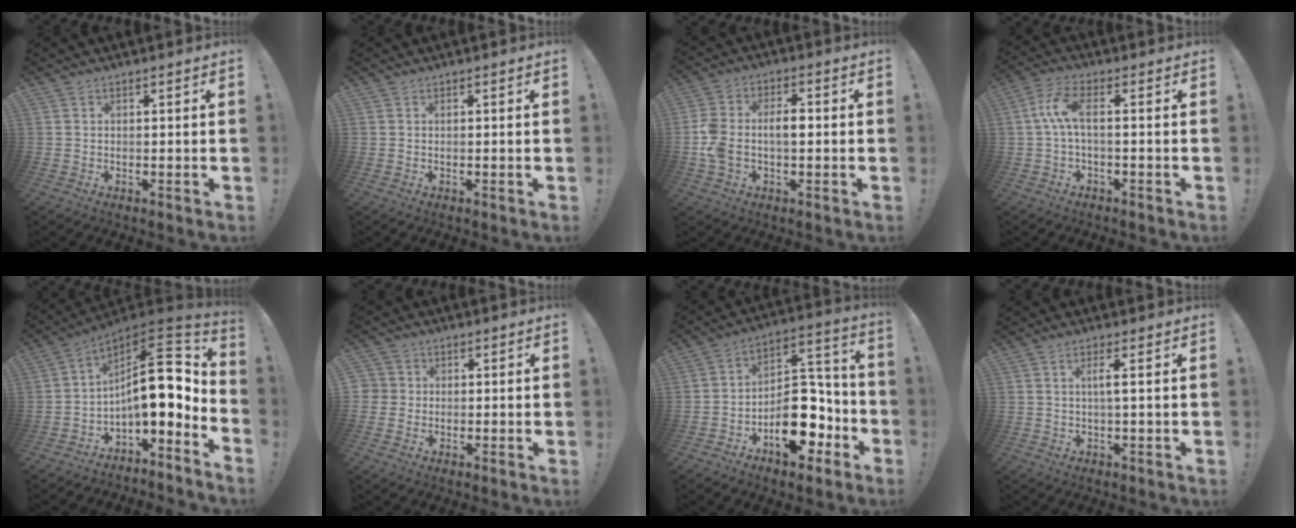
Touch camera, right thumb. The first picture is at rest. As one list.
[{"total": 0.0}, {"total": 9.0, "force": [-1.2, 5.1, 7.3], "torque": [-0.157, 0.007, -0.022]}, {"total": 7.3, "force": [0.1, 1.9, 7.0], "torque": [-0.138, 0.000, 0.000]}, {"total": 15.8, "force": [1.0, 7.0, 14.2], "torque": [-0.205, -0.016, 0.018]}, {"total": 3.2, "force": [0.0, 3.2, 0.7], "torque": [-0.002, 0.001, 0.000]}, {"total": 17.9, "force": [-8.3, 11.0, 11.5], "torque": [-0.124, 0.063, -0.122]}, {"total": 3.1, "force": [0.5, -0.3, 3.0], "torque": [-0.055, -0.006, 0.002]}]